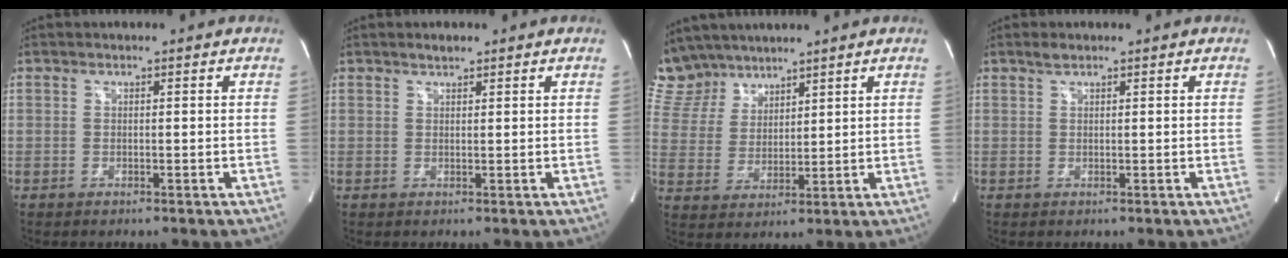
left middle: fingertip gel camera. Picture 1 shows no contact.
{"total": 1.1, "force": [1.0, 0.4, 0.4], "torque": [-0.013, 0.002, 0.018]}
{"total": 8.7, "force": [7.8, 3.8, 0.9], "torque": [-0.030, 0.016, 0.167]}
{"total": 1.1, "force": [0.9, 0.3, 0.5], "torque": [-0.013, 0.004, 0.017]}